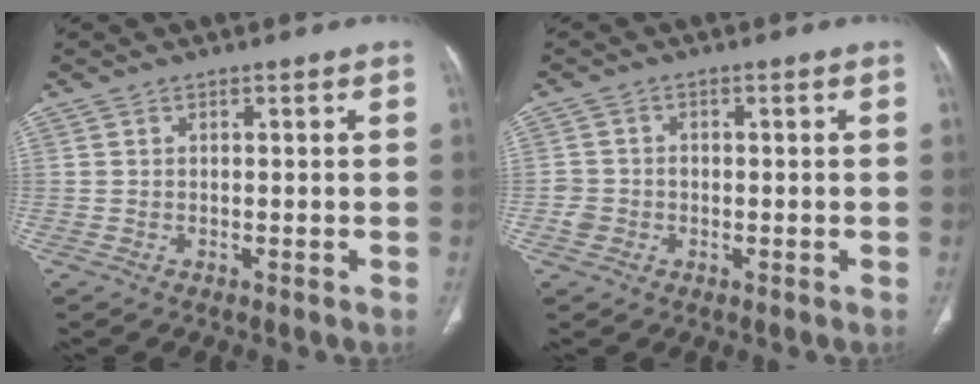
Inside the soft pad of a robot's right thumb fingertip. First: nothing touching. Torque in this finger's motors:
{"motor_torque": [0.64, 0.57, -0.04, 0.37, 0.00]}